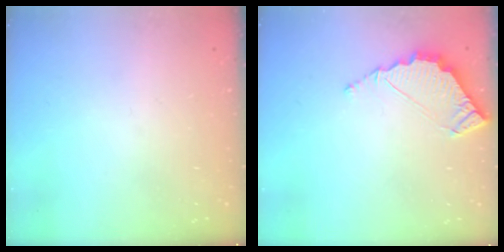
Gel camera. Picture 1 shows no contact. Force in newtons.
{"total": 5.3, "press": 5.3, "slide": 0.2}